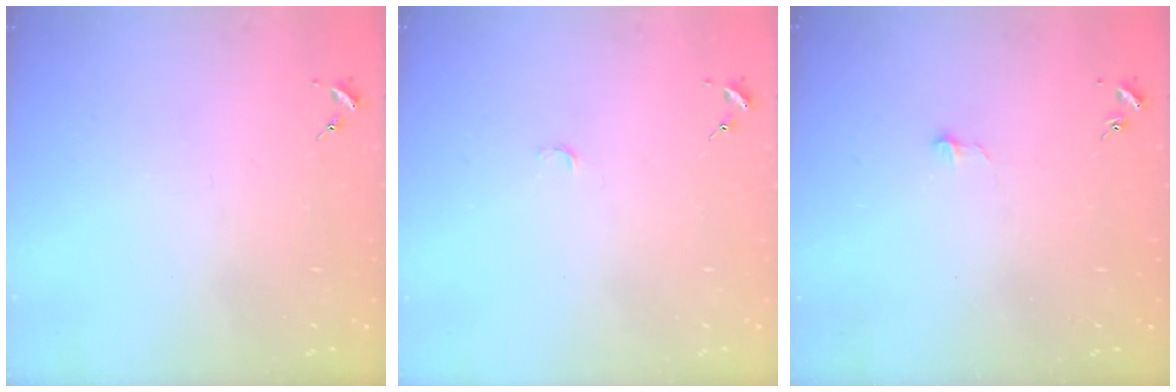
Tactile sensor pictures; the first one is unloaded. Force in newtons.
{"total": 3.0, "press": 3.0, "slide": 0.3}
{"total": 2.6, "press": 2.6, "slide": 0.2}